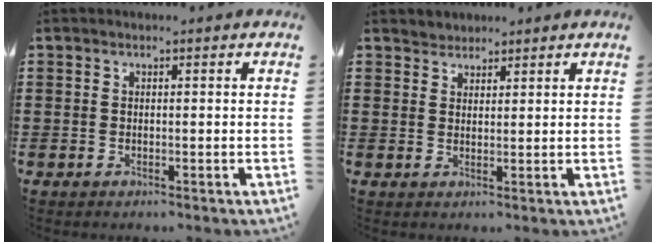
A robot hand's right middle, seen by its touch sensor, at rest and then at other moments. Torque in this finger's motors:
{"motor_torque": [0.01, -0.01, 0.00, -0.02]}